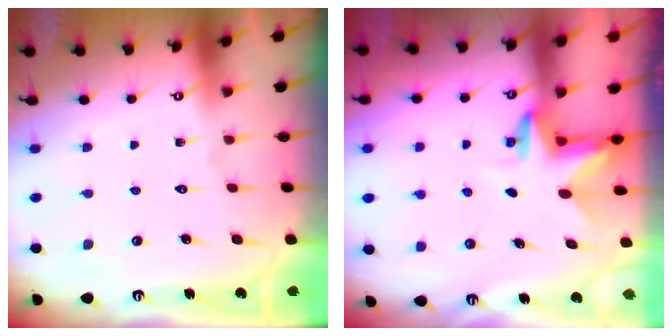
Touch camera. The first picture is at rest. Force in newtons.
{"total": 3.3, "press": 3.3, "slide": 0.2}